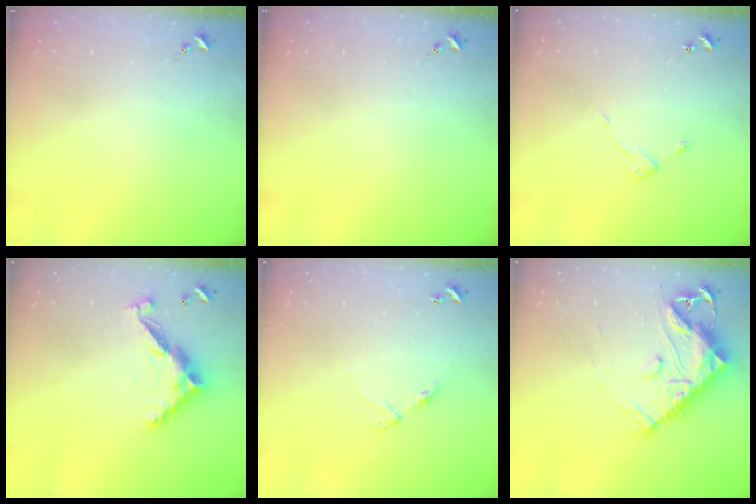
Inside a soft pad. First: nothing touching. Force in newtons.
{"total": 0.0}
{"total": 4.1, "press": 4.1, "slide": 0.5}
{"total": 11.7, "press": 11.7, "slide": 0.3}
{"total": 6.4, "press": 6.4, "slide": 0.5}
{"total": 14.6, "press": 14.5, "slide": 1.1}